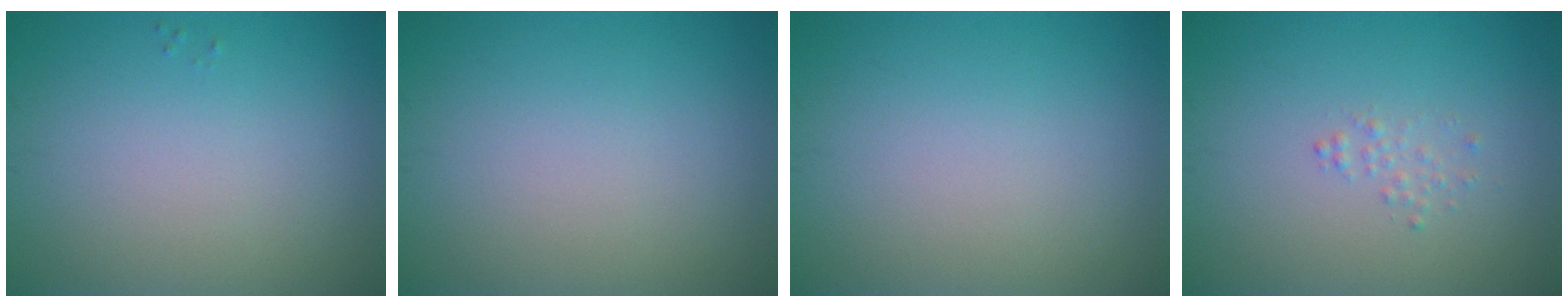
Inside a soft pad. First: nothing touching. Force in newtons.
{"total": 0.0}
{"total": 0.0}
{"total": 0.9, "press": 0.9, "slide": 0.0}